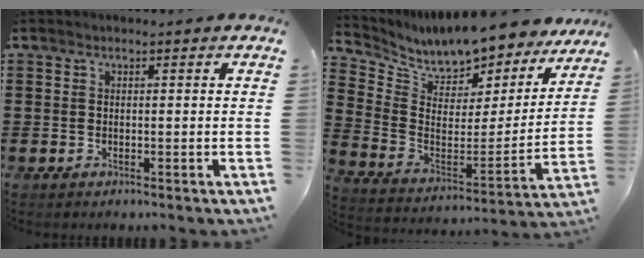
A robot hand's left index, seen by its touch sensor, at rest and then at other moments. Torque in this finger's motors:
{"motor_torque": [2.14, 0.00, 0.46, 0.14]}